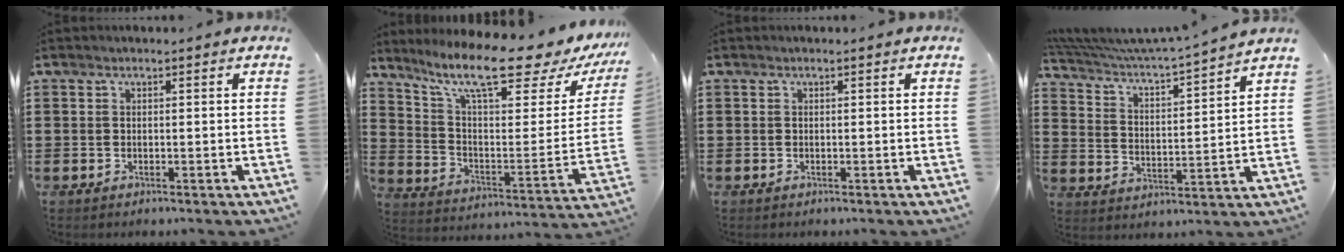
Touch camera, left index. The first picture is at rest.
{"total": 12.6, "force": [9.4, 1.6, 8.2], "torque": [-0.169, -0.062, 0.155]}
{"total": 0.0}
{"total": 4.5, "force": [4.1, -0.2, 1.9], "torque": [-0.059, -0.039, 0.061]}